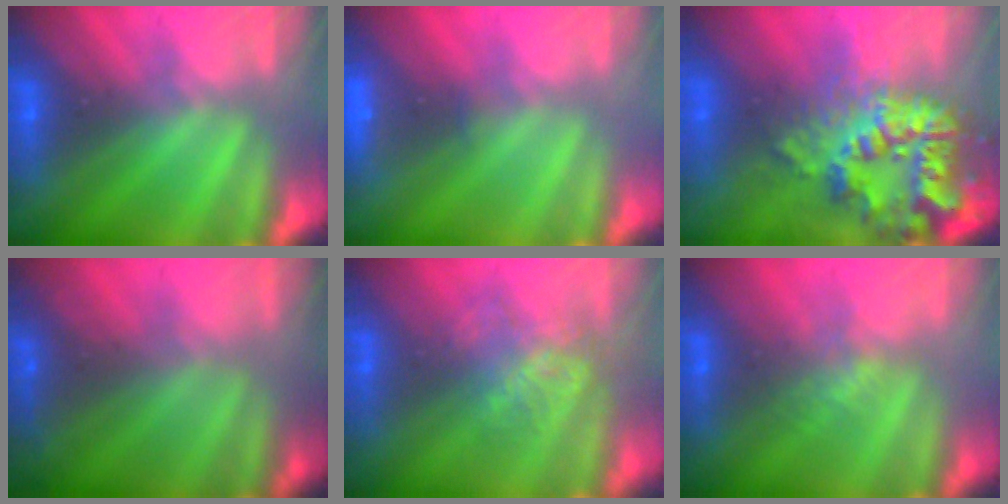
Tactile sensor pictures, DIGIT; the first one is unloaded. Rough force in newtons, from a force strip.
{"total": 1.9}
{"total": 8.2}
{"total": 7.8}
{"total": 3.8}
{"total": 2.1}